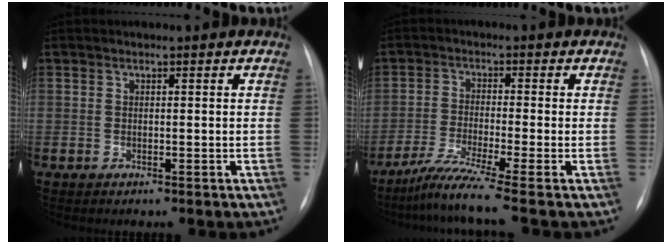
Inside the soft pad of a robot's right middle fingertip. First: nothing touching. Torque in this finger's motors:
{"motor_torque": [0.10, -0.20, 0.01, 0.03]}